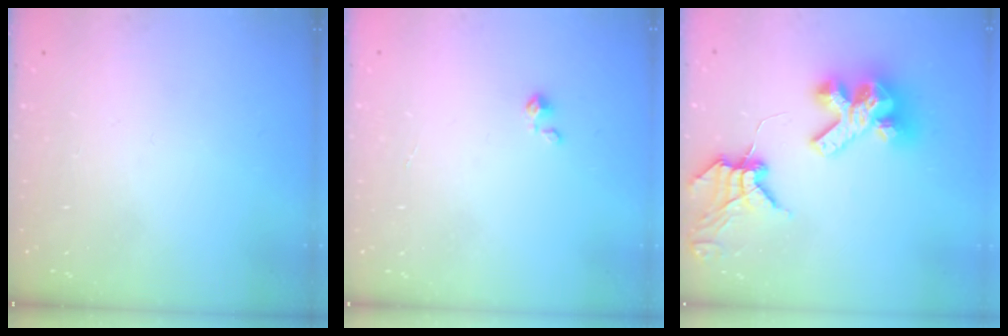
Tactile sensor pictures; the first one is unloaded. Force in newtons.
{"total": 2.3, "press": 2.2, "slide": 0.3}
{"total": 14.1, "press": 14.0, "slide": 1.7}